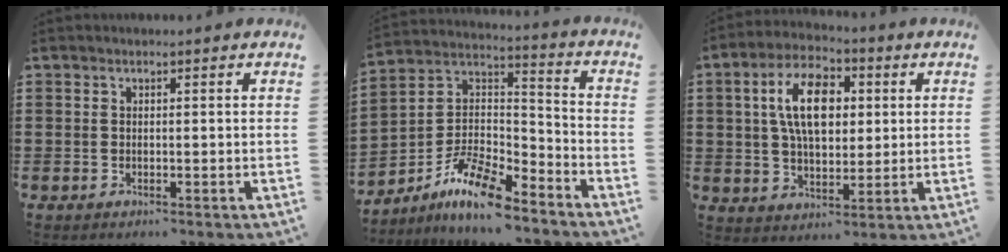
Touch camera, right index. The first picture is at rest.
{"total": 9.9, "force": [-7.8, 2.7, 5.5], "torque": [-0.124, 0.012, -0.160]}
{"total": 10.6, "force": [2.5, 5.7, 8.6], "torque": [-0.172, 0.015, 0.041]}